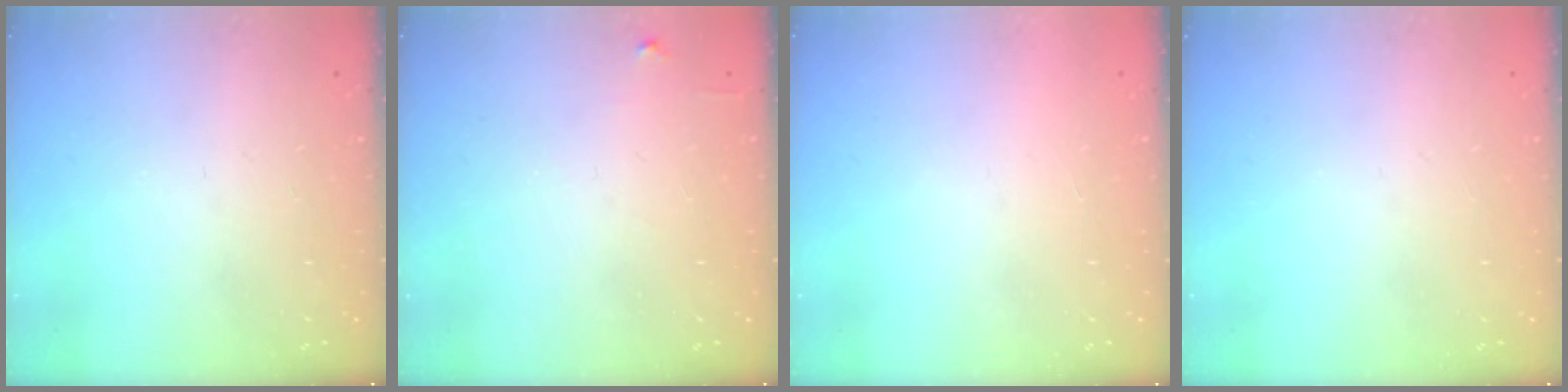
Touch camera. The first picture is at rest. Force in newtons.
{"total": 4.8, "press": 4.8, "slide": 0.7}
{"total": 1.5, "press": 1.5, "slide": 0.1}
{"total": 0.0}